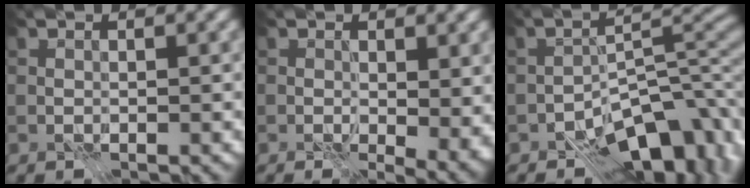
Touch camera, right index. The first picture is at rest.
{"total": 4.3, "force": [0.4, 2.2, 3.6], "torque": [-0.052, -0.009, 0.012]}
{"total": 10.1, "force": [-6.7, 4.6, 6.0], "torque": [-0.057, -0.002, -0.114]}